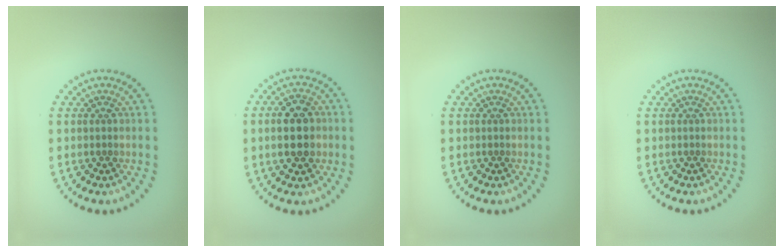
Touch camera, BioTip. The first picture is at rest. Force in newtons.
{"total": 4.5, "press": 4.5, "slide": 0.3}
{"total": 0.0}
{"total": 0.0}